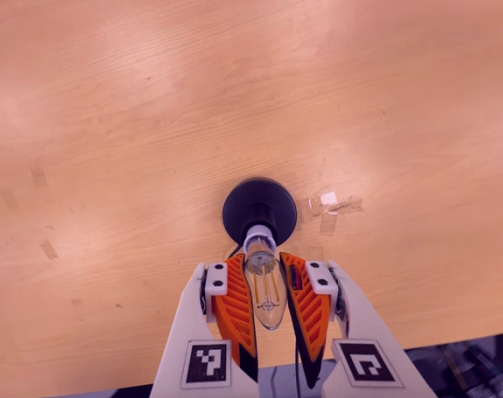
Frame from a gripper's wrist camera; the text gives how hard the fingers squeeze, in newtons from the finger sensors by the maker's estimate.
{"total": 21.9, "left": 22.3, "right": 21.5}